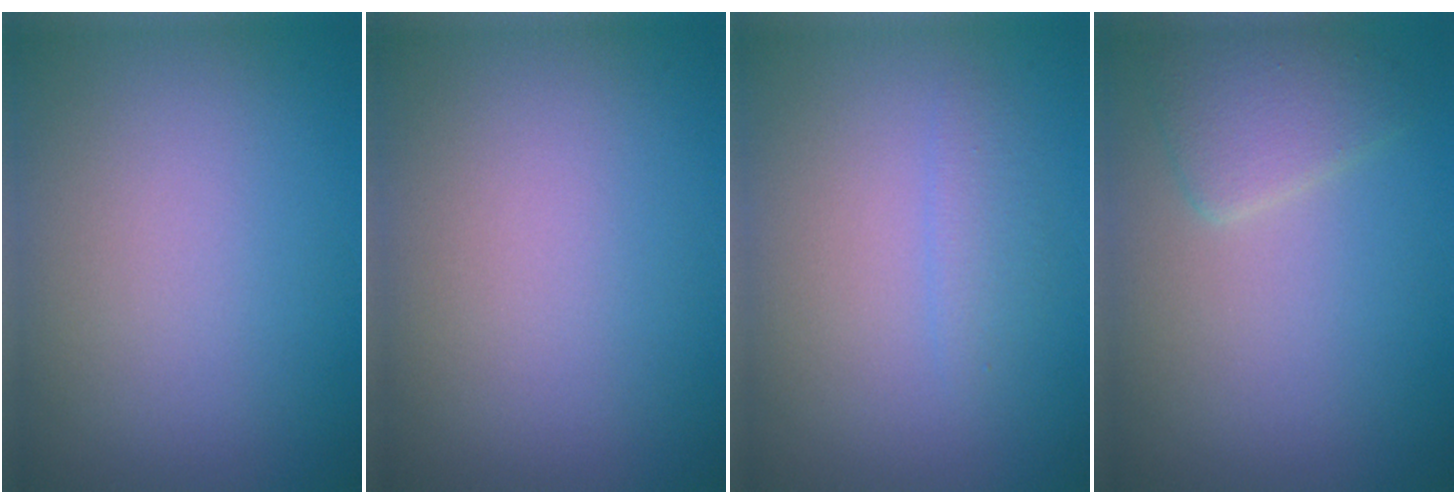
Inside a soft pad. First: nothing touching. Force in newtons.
{"total": 0.0}
{"total": 1.2, "press": 1.2, "slide": 0.1}
{"total": 2.4, "press": 2.4, "slide": 0.1}